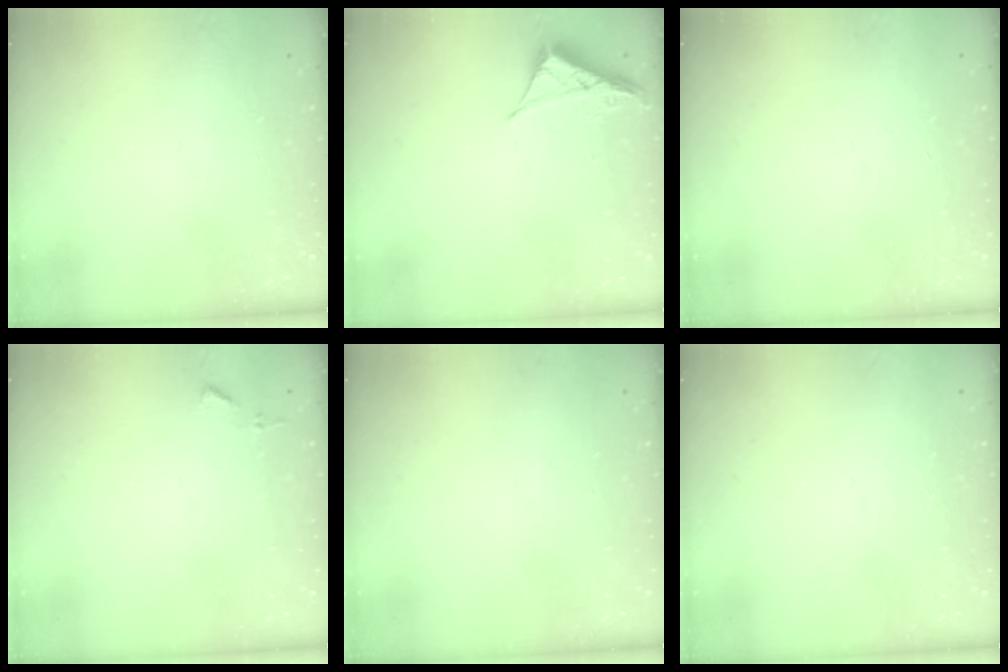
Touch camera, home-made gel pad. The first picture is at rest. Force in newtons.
{"total": 4.8, "press": 4.8, "slide": 0.7}
{"total": 1.5, "press": 1.5, "slide": 0.1}
{"total": 4.4, "press": 4.4, "slide": 0.6}
{"total": 0.0}
{"total": 1.6, "press": 1.6, "slide": 0.1}